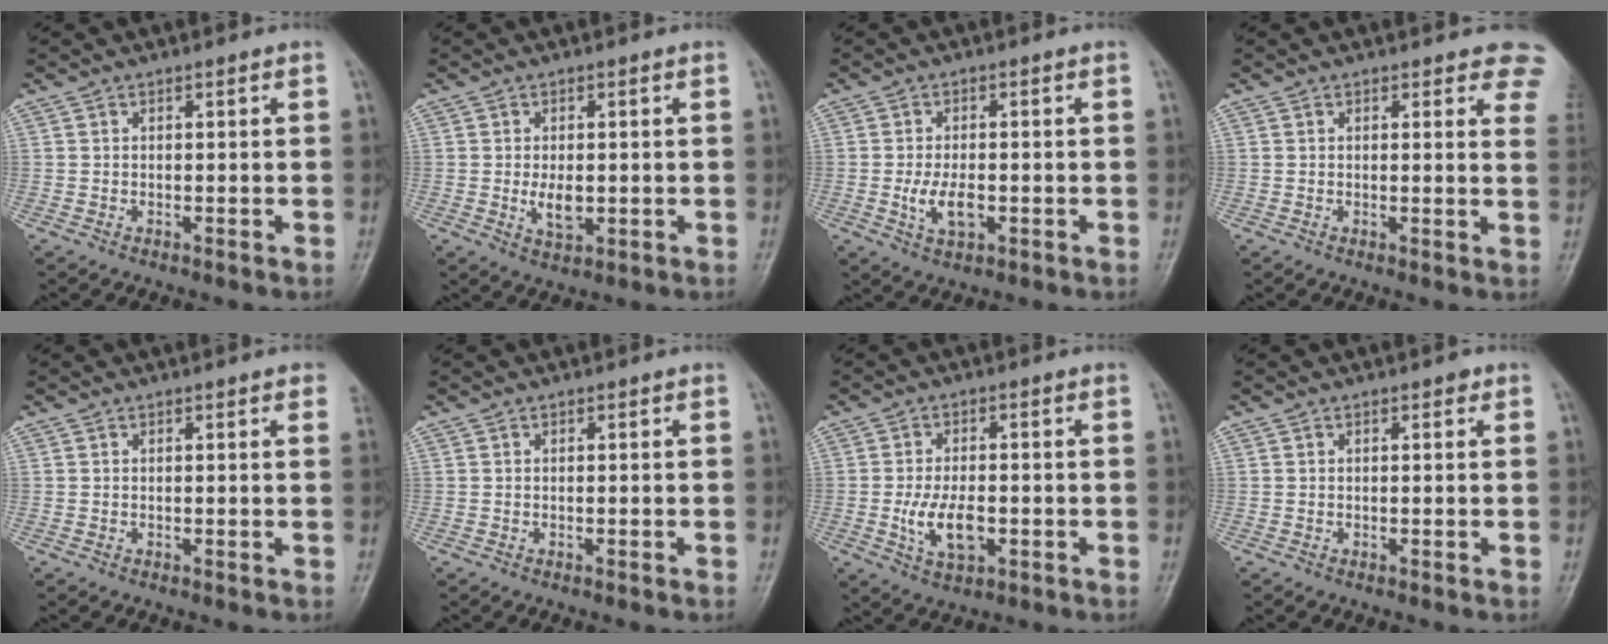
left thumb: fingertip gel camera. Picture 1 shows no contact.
{"total": 4.2, "force": [-0.3, 2.3, 3.5], "torque": [-0.055, -0.007, 0.000]}
{"total": 5.1, "force": [-1.1, 2.6, 4.2], "torque": [-0.081, 0.000, -0.017]}
{"total": 6.6, "force": [4.9, 2.4, 3.7], "torque": [-0.009, -0.019, 0.036]}
{"total": 2.4, "force": [1.6, 0.5, 1.7], "torque": [-0.012, 0.003, 0.011]}
{"total": 0.0}
{"total": 7.2, "force": [-1.6, 3.7, 6.0], "torque": [-0.111, 0.002, -0.023]}
{"total": 0.8, "force": [0.5, 0.4, 0.6], "torque": [-0.004, 0.000, 0.002]}